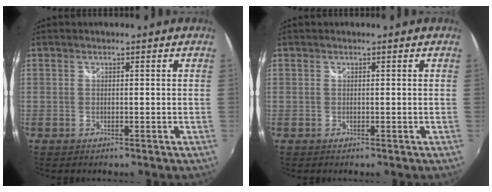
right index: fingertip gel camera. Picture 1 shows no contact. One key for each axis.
{"total": 0.0}